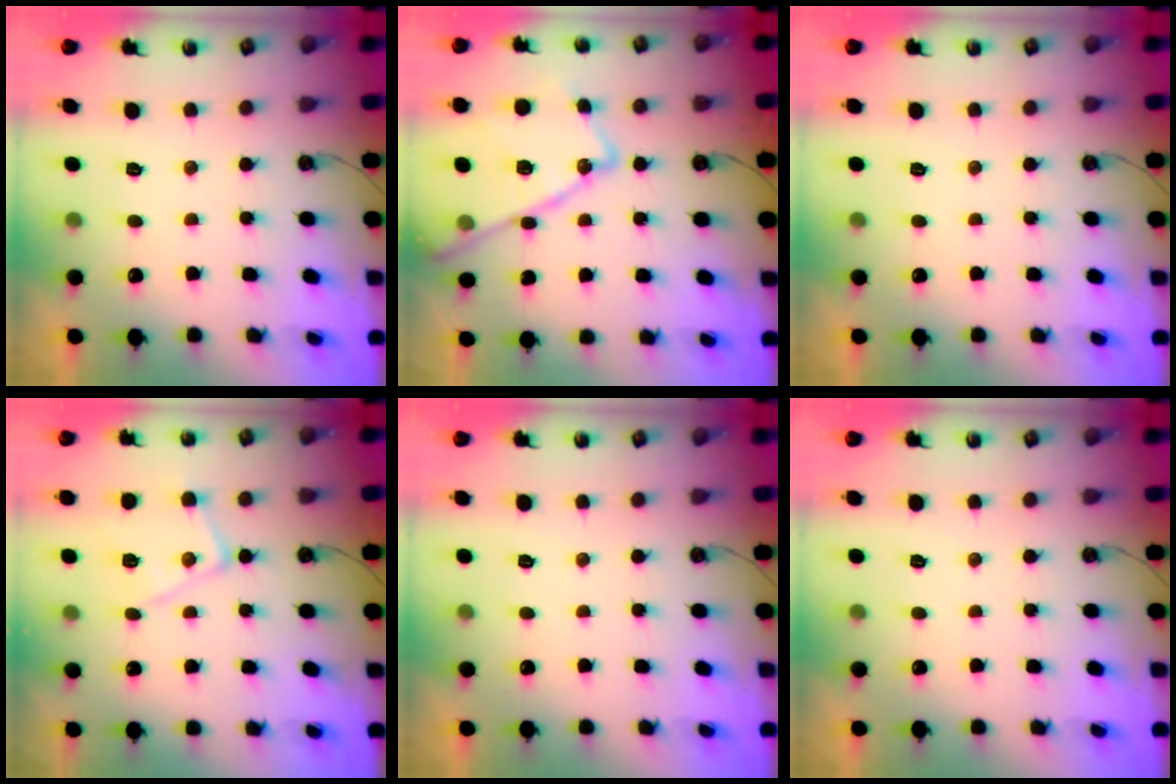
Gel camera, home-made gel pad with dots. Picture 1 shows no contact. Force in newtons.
{"total": 20.3, "press": 20.2, "slide": 1.2}
{"total": 0.0}
{"total": 13.0, "press": 13.0, "slide": 0.7}
{"total": 0.0}
{"total": 0.0}